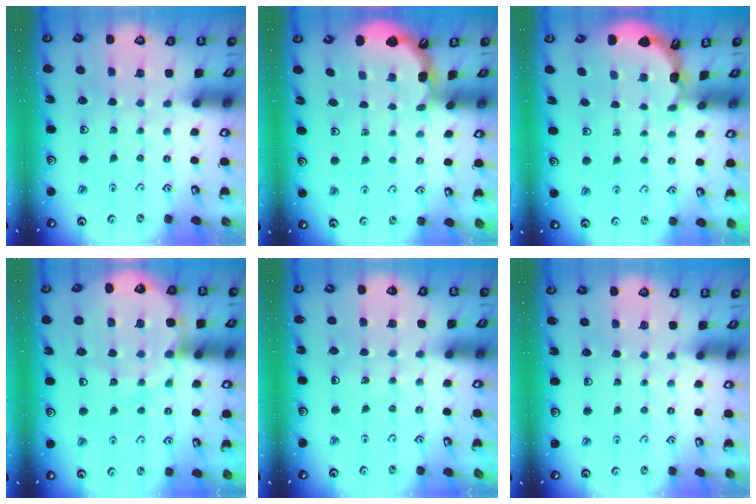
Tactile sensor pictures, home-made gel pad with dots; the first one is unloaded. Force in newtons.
{"total": 2.0, "press": 2.0, "slide": 0.2}
{"total": 1.8, "press": 1.8, "slide": 0.1}
{"total": 14.4, "press": 14.3, "slide": 1.5}
{"total": 4.6, "press": 4.4, "slide": 1.5}
{"total": 0.0}